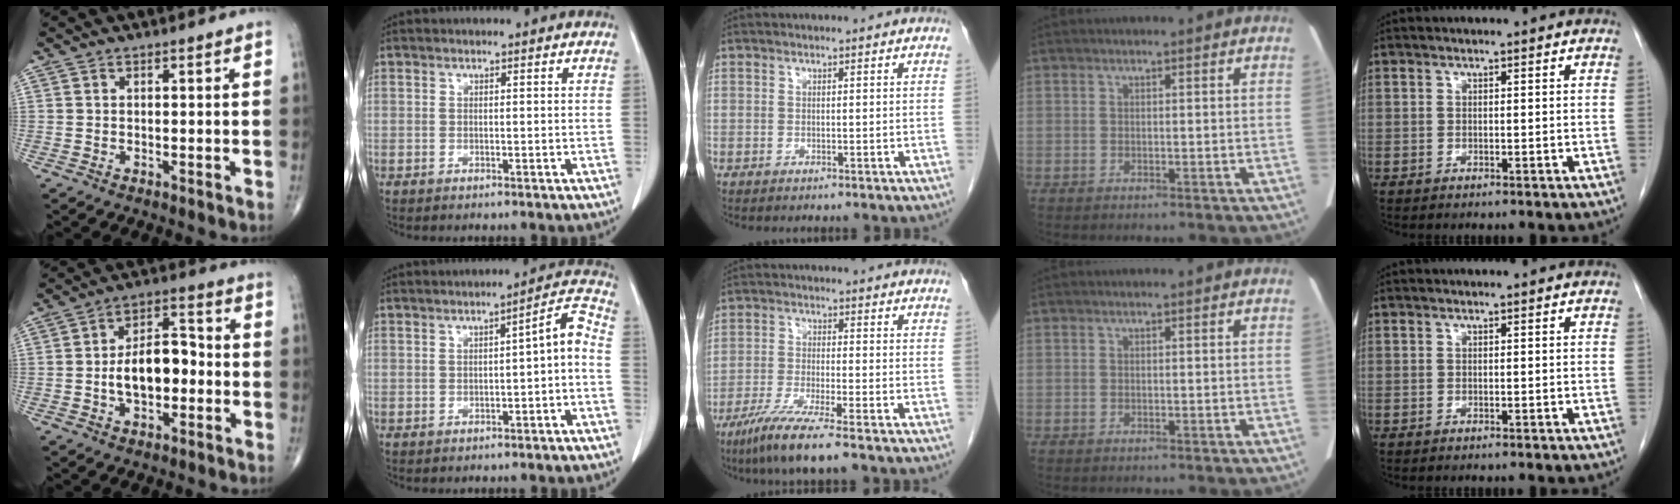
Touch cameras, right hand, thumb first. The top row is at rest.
{"thumb": {"total": 10.9, "force": [-1.6, 6.2, 8.8], "torque": [-0.126, 0.033, -0.033]}, "index": {"total": 4.8, "force": [-1.6, 0.8, 4.5], "torque": [-0.057, 0.023, -0.020]}, "middle": {"total": 8.5, "force": [-6.0, -0.4, 5.9], "torque": [-0.107, -0.026, -0.109]}}